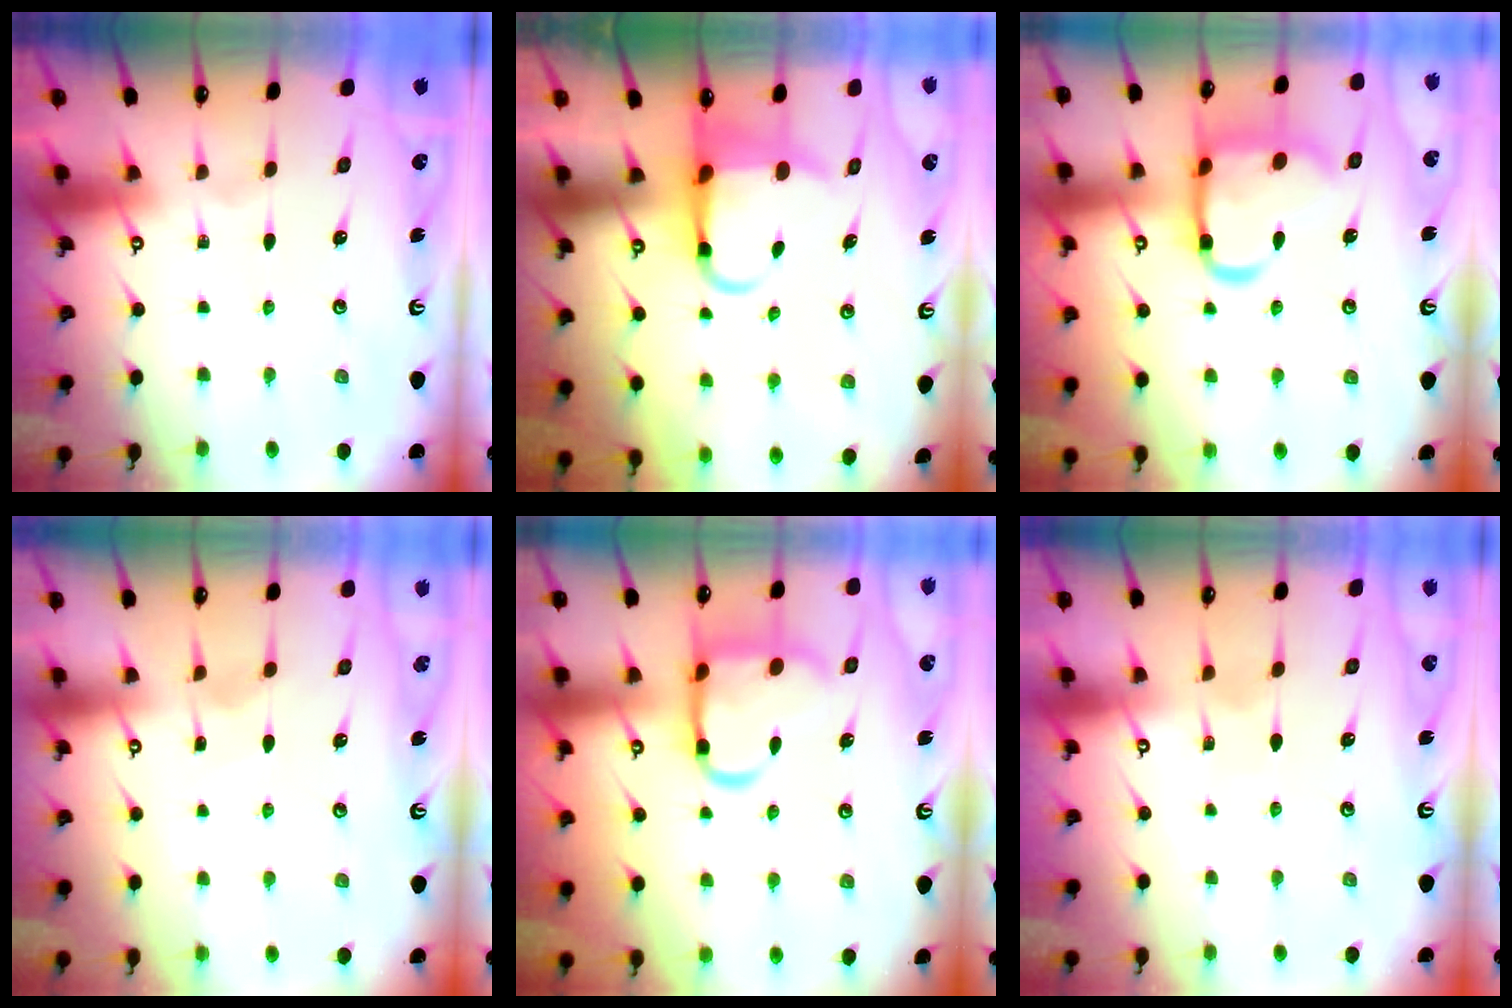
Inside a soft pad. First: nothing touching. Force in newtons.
{"total": 5.8, "press": 5.7, "slide": 1.1}
{"total": 17.4, "press": 17.3, "slide": 1.6}
{"total": 3.9, "press": 3.9, "slide": 0.5}
{"total": 14.1, "press": 14.1, "slide": 1.6}
{"total": 6.2, "press": 6.1, "slide": 0.6}